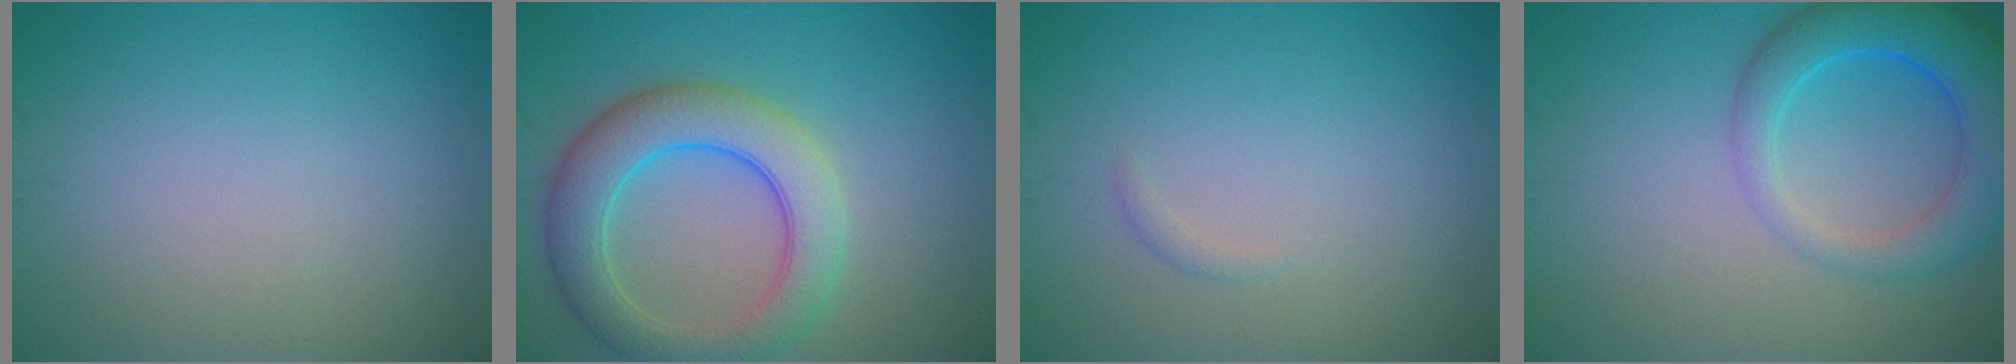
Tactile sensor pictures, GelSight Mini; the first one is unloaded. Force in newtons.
{"total": 6.7, "press": 6.7, "slide": 0.4}
{"total": 0.6, "press": 0.5, "slide": 0.1}
{"total": 6.8, "press": 6.8, "slide": 0.5}